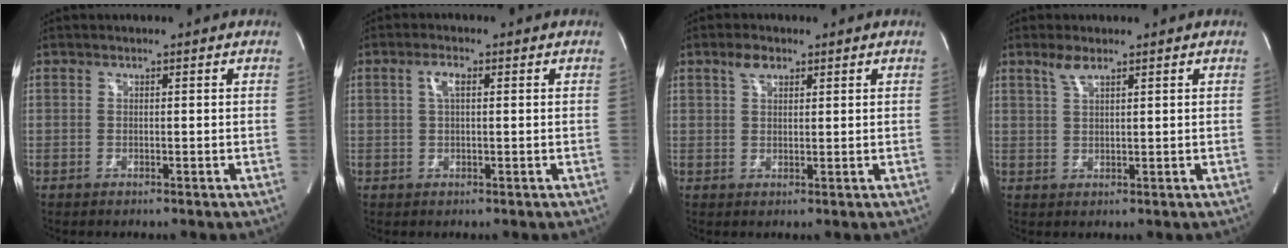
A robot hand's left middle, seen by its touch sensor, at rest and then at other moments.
{"total": 2.4, "force": [0.7, 0.7, 2.2], "torque": [-0.045, 0.008, 0.014]}
{"total": 2.7, "force": [1.7, 1.4, 1.6], "torque": [-0.035, 0.009, 0.036]}
{"total": 2.4, "force": [1.8, 0.4, 1.6], "torque": [-0.040, 0.005, 0.040]}